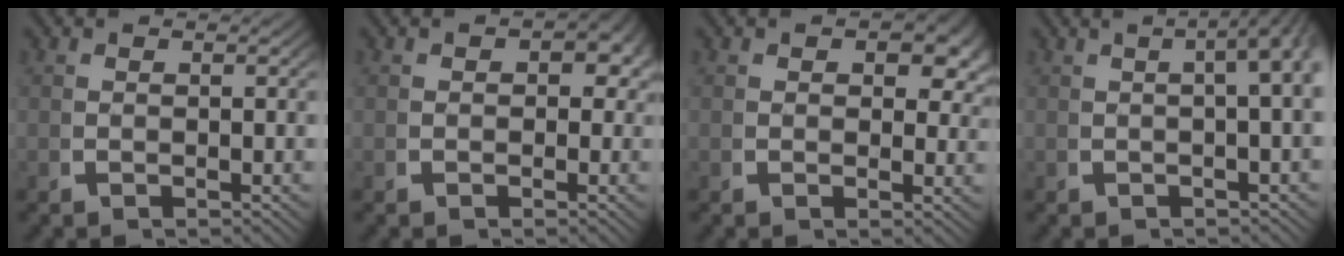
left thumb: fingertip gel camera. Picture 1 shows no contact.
{"total": 2.1, "force": [0.0, 1.5, 1.4], "torque": [-0.016, -0.003, -0.004]}
{"total": 2.7, "force": [1.0, 1.5, 2.0], "torque": [-0.019, -0.008, 0.011]}
{"total": 7.8, "force": [2.3, 3.9, 6.4], "torque": [-0.061, 0.037, 0.014]}